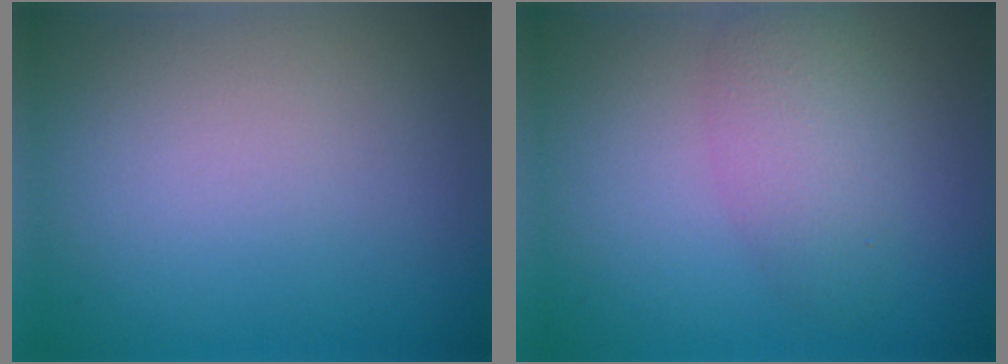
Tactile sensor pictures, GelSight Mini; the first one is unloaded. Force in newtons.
{"total": 3.6, "press": 3.6, "slide": 0.0}